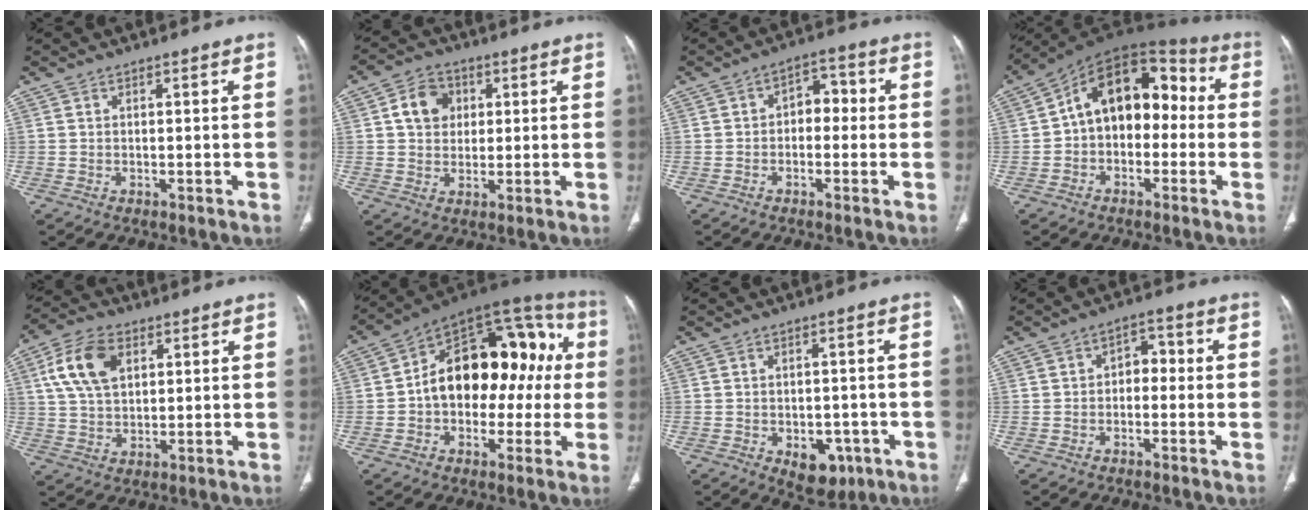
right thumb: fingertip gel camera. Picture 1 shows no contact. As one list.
[{"total": 7.5, "force": [1.9, 6.1, 4.0], "torque": [-0.045, 0.003, 0.028]}, {"total": 5.4, "force": [-0.3, 3.7, 3.9], "torque": [-0.032, 0.025, -0.017]}, {"total": 15.0, "force": [-0.2, 10.1, 11.1], "torque": [-0.126, 0.057, -0.019]}, {"total": 11.1, "force": [3.8, 6.9, 7.9], "torque": [-0.143, 0.002, 0.071]}, {"total": 18.5, "force": [0.9, 11.5, 14.5], "torque": [-0.156, 0.055, 0.007]}, {"total": 7.4, "force": [-3.1, 4.7, 4.8], "torque": [-0.036, 0.011, -0.028]}, {"total": 4.3, "force": [-0.6, 3.0, 3.0], "torque": [-0.026, 0.024, -0.020]}]